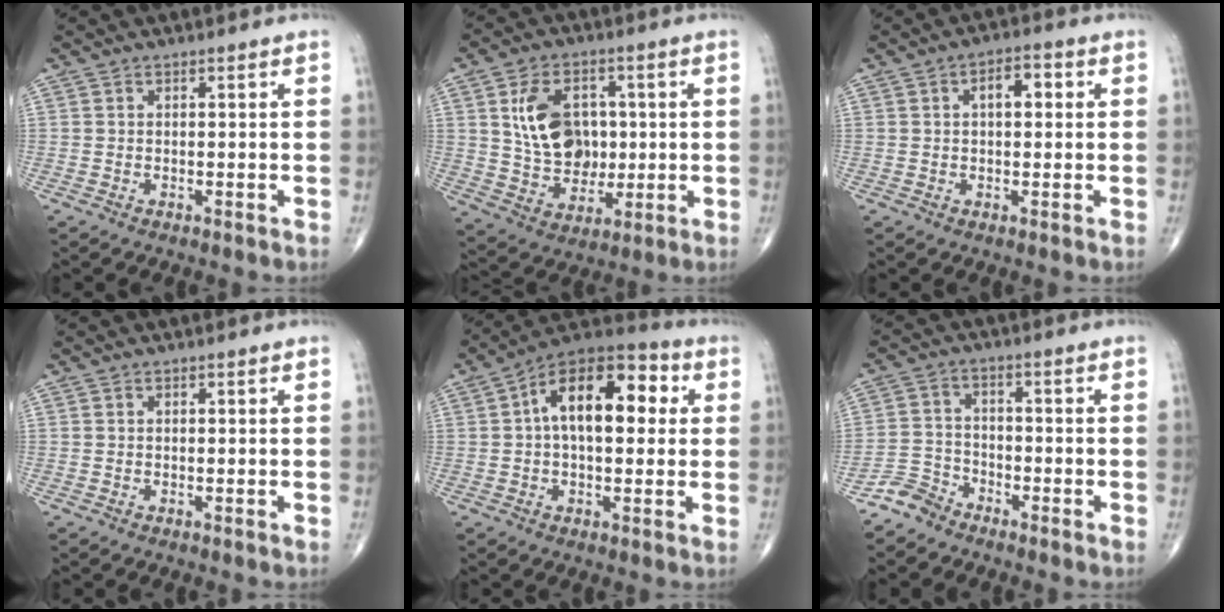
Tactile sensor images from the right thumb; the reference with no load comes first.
{"total": 13.5, "force": [2.2, 9.8, 8.9], "torque": [-0.122, -0.006, 0.047]}
{"total": 4.9, "force": [1.1, 2.5, 4.0], "torque": [-0.051, 0.011, 0.011]}
{"total": 0.0}
{"total": 16.6, "force": [3.0, 8.7, 13.8], "torque": [-0.197, 0.035, 0.037]}
{"total": 4.6, "force": [-4.0, 2.2, 0.3], "torque": [0.004, 0.022, -0.090]}